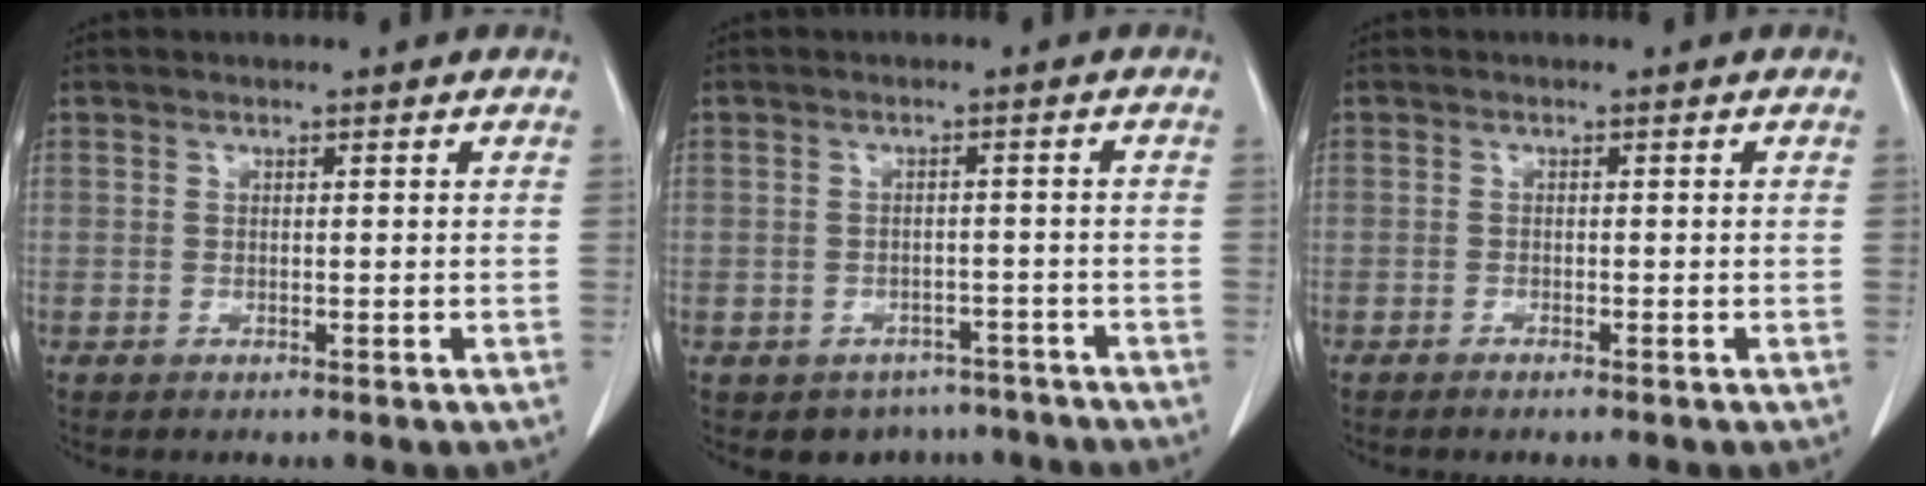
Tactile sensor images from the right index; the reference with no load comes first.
{"total": 5.8, "force": [-4.3, 3.8, 0.0], "torque": [0.020, 0.021, -0.055]}
{"total": 0.7, "force": [-0.6, 0.1, 0.3], "torque": [-0.009, 0.000, -0.011]}